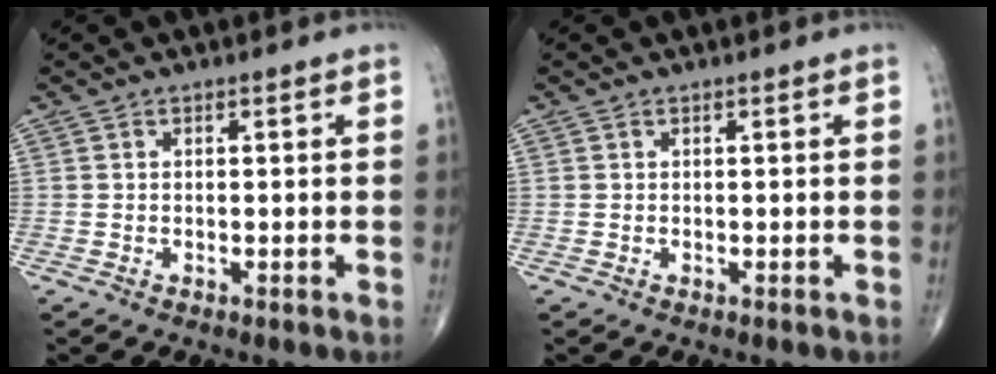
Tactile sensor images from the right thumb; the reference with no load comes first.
{"total": 0.0}